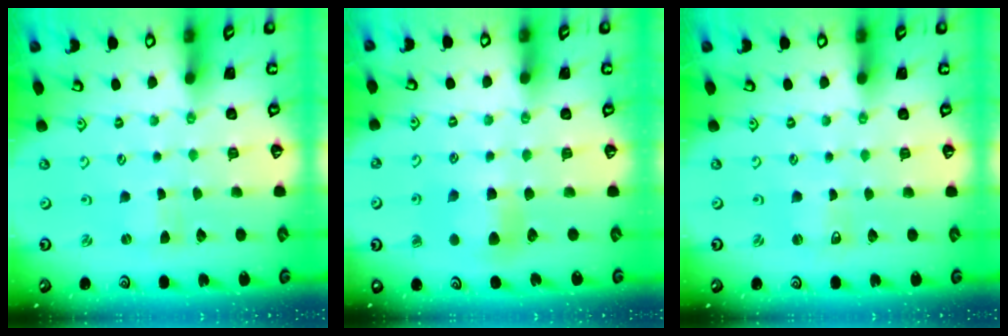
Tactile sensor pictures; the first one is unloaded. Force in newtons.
{"total": 5.6, "press": 5.6, "slide": 0.1}
{"total": 0.0}